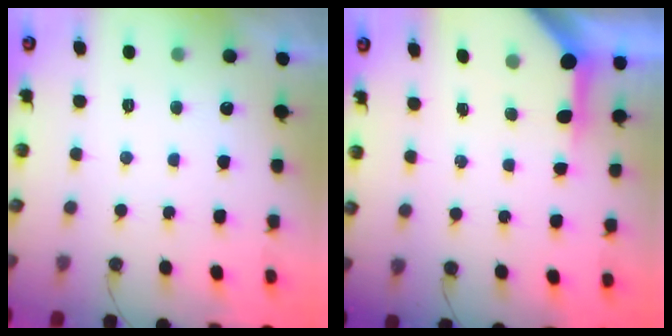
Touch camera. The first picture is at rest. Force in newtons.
{"total": 5.3, "press": 5.3, "slide": 0.5}